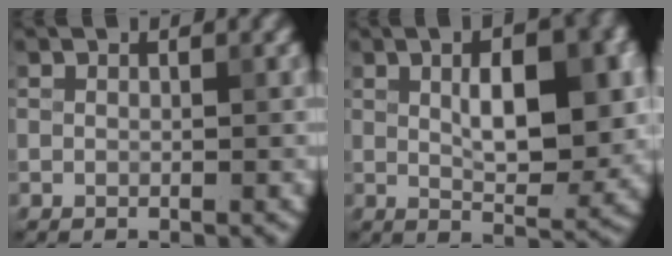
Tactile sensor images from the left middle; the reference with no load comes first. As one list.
[{"total": 7.4, "force": [1.1, 3.1, 6.6], "torque": [-0.097, 0.003, 0.026]}]